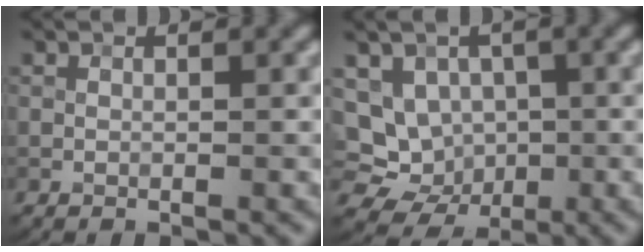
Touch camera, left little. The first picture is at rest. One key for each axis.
{"total": 7.6, "fx": -0.9, "fy": 6.8, "fz": 3.3, "tx": -0.040, "ty": 0.015, "tz": -0.033}